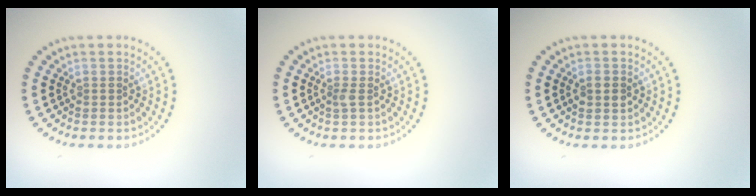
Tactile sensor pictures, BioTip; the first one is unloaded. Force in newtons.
{"total": 0.7, "press": 0.6, "slide": 0.3}
{"total": 1.4, "press": 1.4, "slide": 0.1}